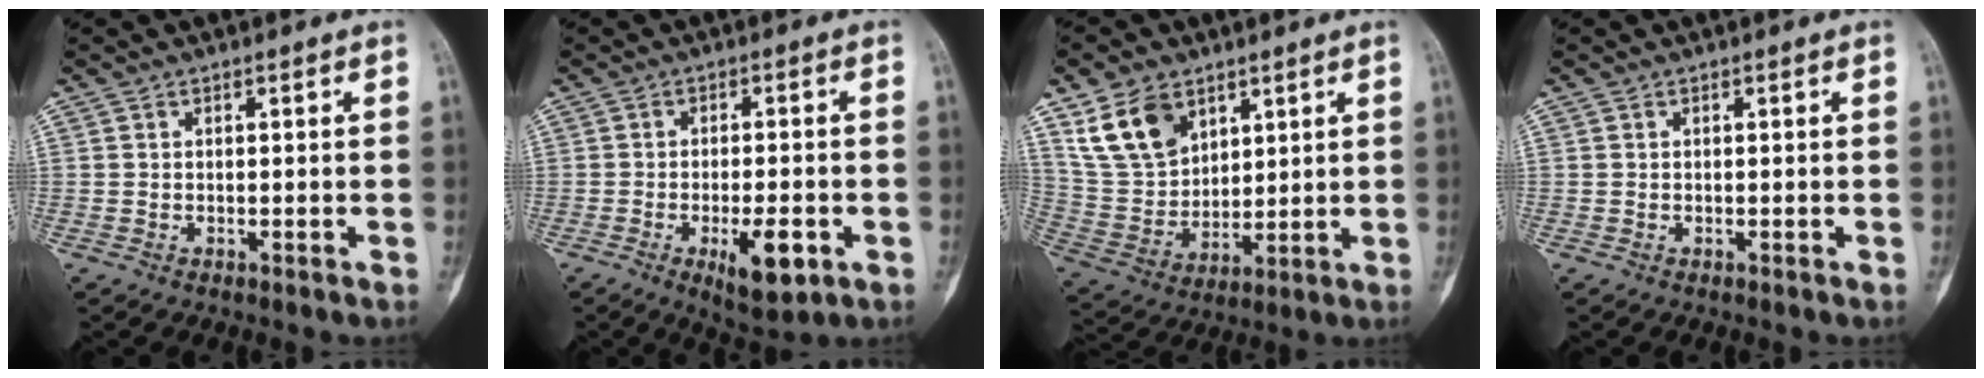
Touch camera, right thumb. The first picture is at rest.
{"total": 8.5, "force": [-3.1, 3.1, 7.3], "torque": [-0.108, 0.001, -0.039]}
{"total": 12.8, "force": [7.2, 8.5, 6.3], "torque": [-0.101, -0.028, 0.155]}
{"total": 0.0}